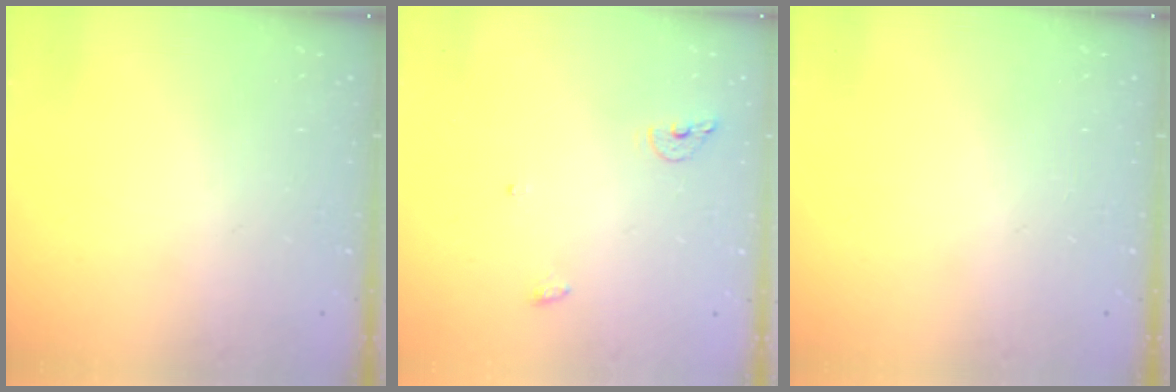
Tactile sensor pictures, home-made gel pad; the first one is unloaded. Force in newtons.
{"total": 5.6, "press": 5.5, "slide": 1.0}
{"total": 0.0}